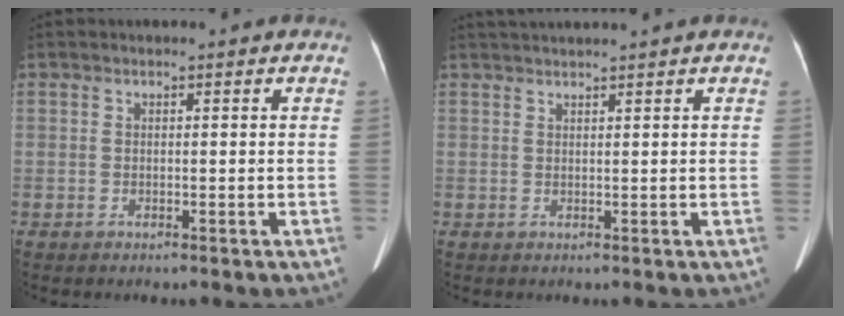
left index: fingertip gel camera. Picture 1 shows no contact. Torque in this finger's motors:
{"motor_torque": [-0.27, -0.20, -0.04, 0.00]}